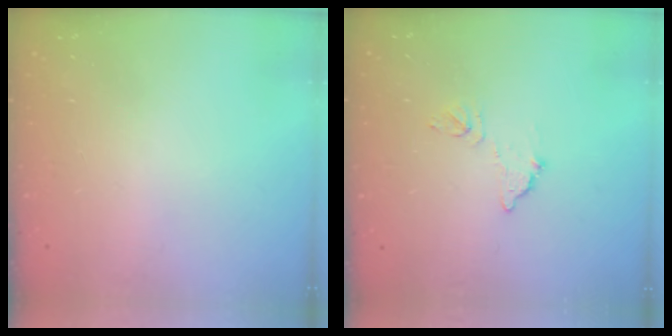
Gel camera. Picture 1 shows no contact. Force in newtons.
{"total": 8.5, "press": 8.5, "slide": 0.5}